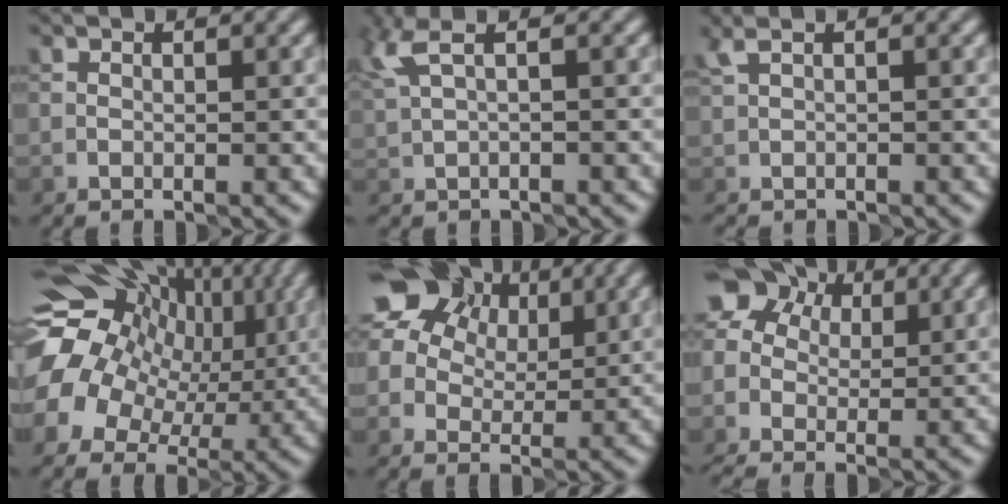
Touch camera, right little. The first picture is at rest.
{"total": 2.3, "force": [1.3, 0.5, 1.9], "torque": [-0.043, 0.008, 0.030]}
{"total": 0.5, "force": [0.2, 0.1, 0.5], "torque": [-0.011, -0.001, 0.007]}
{"total": 15.3, "force": [2.7, 12.6, 8.2], "torque": [-0.153, 0.014, 0.037]}
{"total": 10.7, "force": [5.2, 7.1, 6.1], "torque": [-0.095, 0.037, 0.071]}
{"total": 7.2, "force": [1.8, 5.6, 4.1], "torque": [-0.086, 0.033, 0.019]}